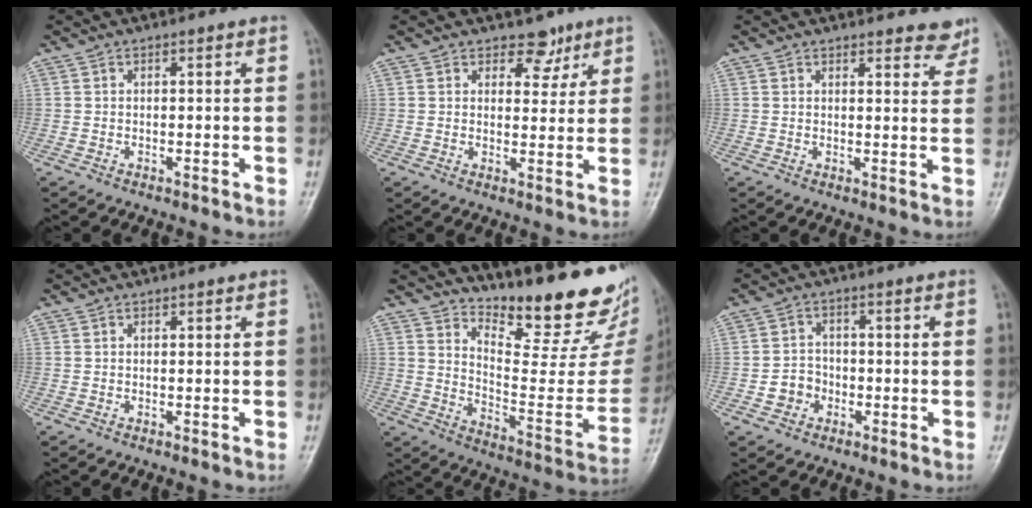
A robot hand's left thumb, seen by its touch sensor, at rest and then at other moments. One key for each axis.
{"total": 4.3, "fx": 3.0, "fy": 2.8, "fz": 1.3, "tx": 0.013, "ty": -0.017, "tz": 0.042}
{"total": 4.9, "fx": 4.5, "fy": 1.6, "fz": 1.4, "tx": 0.008, "ty": -0.029, "tz": 0.041}
{"total": 0.0}
{"total": 22.3, "fx": 17.8, "fy": 6.2, "fz": 11.8, "tx": -0.132, "ty": -0.140, "tz": 0.256}
{"total": 4.3, "fx": -1.5, "fy": 3.9, "fz": 1.3, "tx": 0.000, "ty": 0.017, "tz": -0.030}